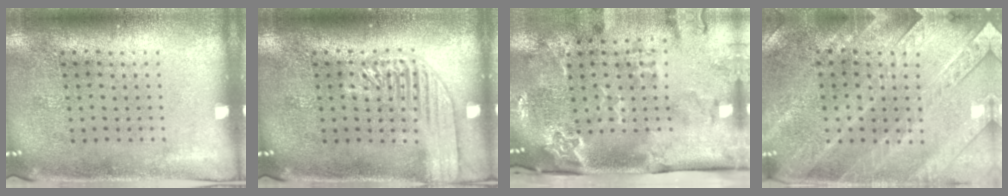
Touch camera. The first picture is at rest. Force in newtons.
{"total": 2.8, "press": 2.8, "slide": 0.4}
{"total": 3.5, "press": 2.4, "slide": 2.5}
{"total": 2.9, "press": 2.7, "slide": 1.1}